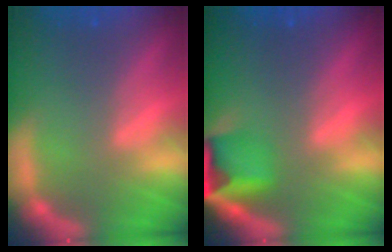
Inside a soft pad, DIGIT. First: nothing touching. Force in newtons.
{"total": 4.9}